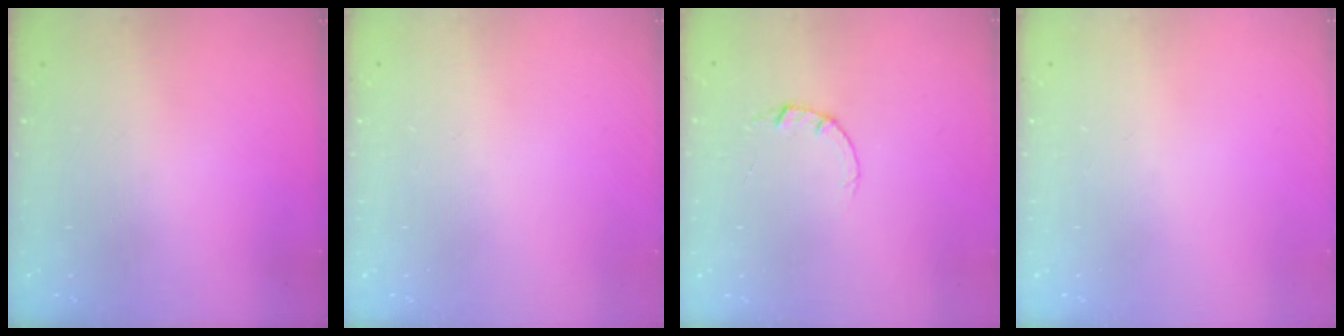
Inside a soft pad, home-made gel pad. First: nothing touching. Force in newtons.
{"total": 0.0}
{"total": 2.0, "press": 2.0, "slide": 0.2}
{"total": 0.0}